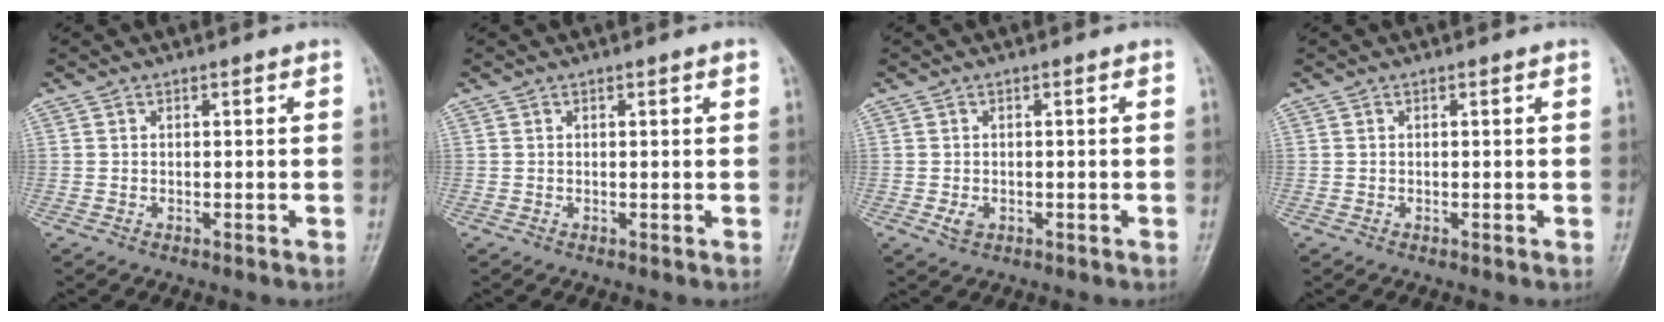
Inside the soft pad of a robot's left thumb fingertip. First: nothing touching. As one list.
[{"total": 0.9, "force": [0.4, 0.1, 0.8], "torque": [-0.012, 0.001, 0.005]}, {"total": 1.8, "force": [-0.6, 1.3, 1.2], "torque": [-0.019, 0.002, -0.007]}, {"total": 0.0}]